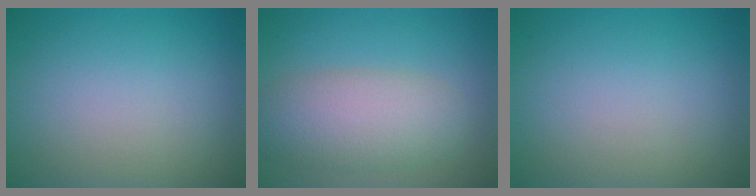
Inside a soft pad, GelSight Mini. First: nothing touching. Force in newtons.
{"total": 5.9, "press": 5.9, "slide": 0.6}
{"total": 0.0}